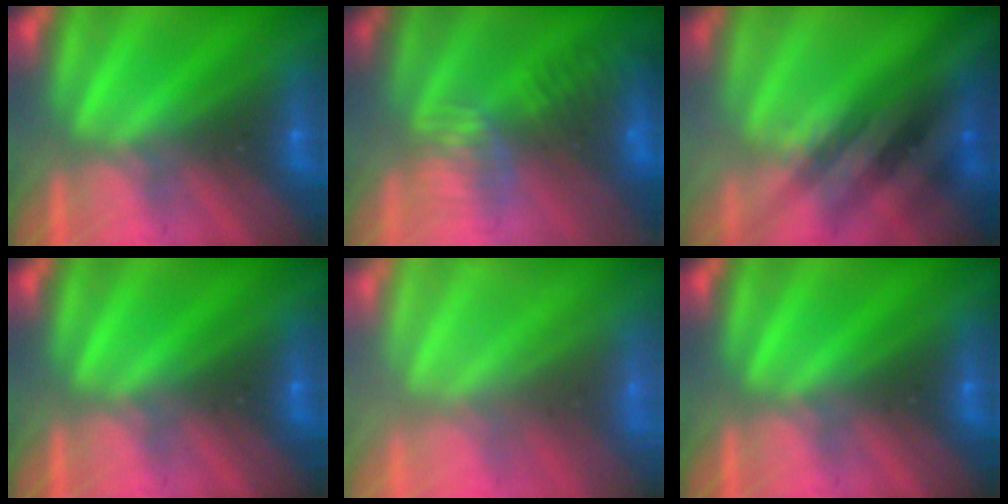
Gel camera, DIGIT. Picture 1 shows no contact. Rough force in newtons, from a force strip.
{"total": 7.8}
{"total": 2.5}
{"total": 0.0}
{"total": 6.5}
{"total": 0.0}